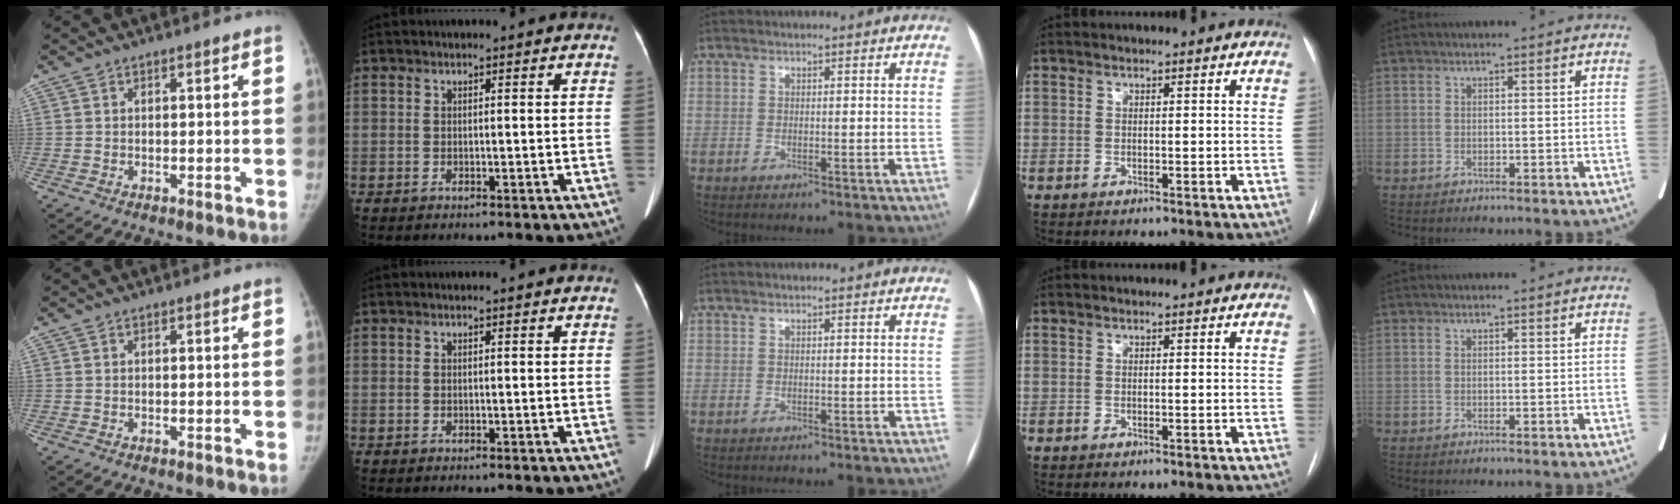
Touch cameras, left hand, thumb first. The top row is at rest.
{}